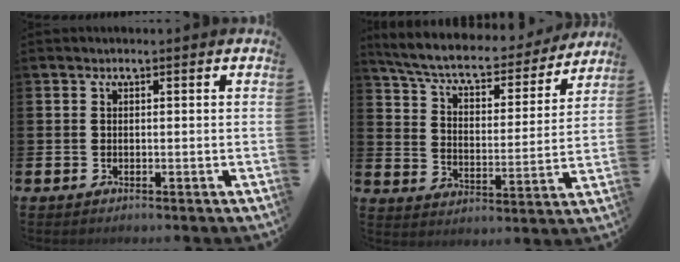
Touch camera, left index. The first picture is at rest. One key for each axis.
{"total": 7.3, "fx": 6.6, "fy": 1.7, "fz": 2.6, "tx": -0.087, "ty": -0.045, "tz": 0.109}